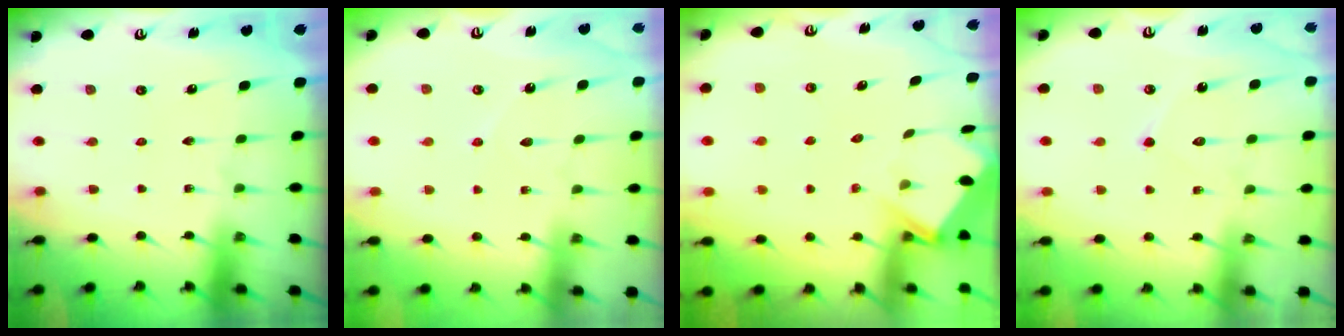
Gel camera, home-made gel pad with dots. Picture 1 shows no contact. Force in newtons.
{"total": 3.2, "press": 3.2, "slide": 0.1}
{"total": 3.9, "press": 3.9, "slide": 0.4}
{"total": 6.3, "press": 6.3, "slide": 0.6}